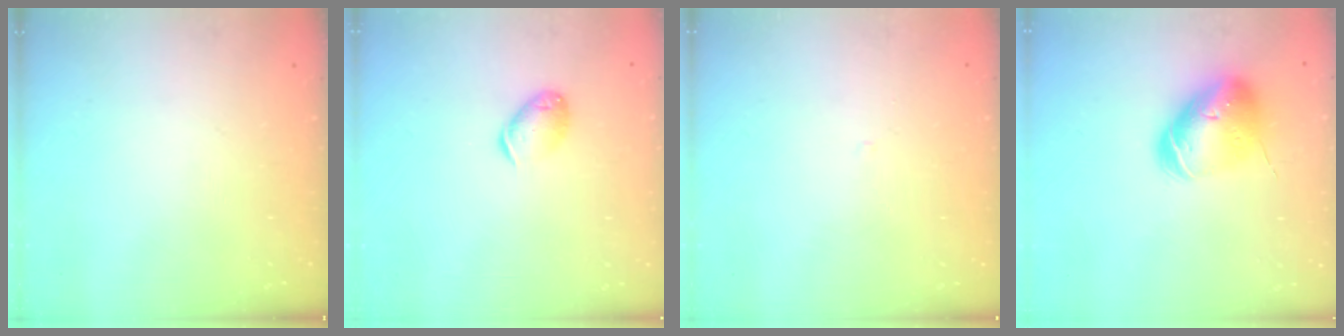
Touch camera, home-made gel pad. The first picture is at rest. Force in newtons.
{"total": 8.9, "press": 8.9, "slide": 0.9}
{"total": 1.6, "press": 1.6, "slide": 0.3}
{"total": 15.6, "press": 15.3, "slide": 2.7}